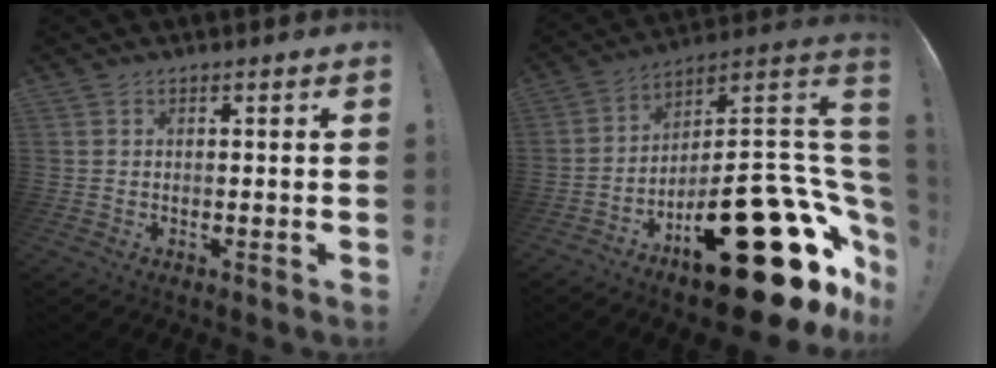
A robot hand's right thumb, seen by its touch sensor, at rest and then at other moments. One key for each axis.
{"total": 30.9, "fx": -12.9, "fy": 11.8, "fz": 25.4, "tx": -0.288, "ty": 0.057, "tz": -0.177}